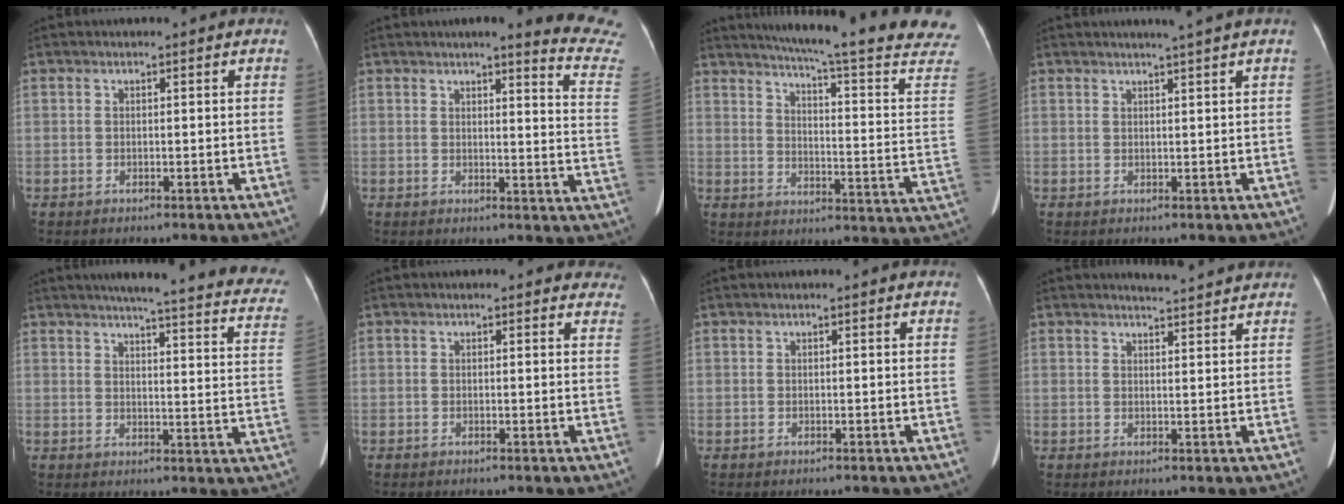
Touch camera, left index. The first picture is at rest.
{"total": 12.4, "force": [11.8, -0.8, 3.7], "torque": [-0.032, -0.094, 0.104]}
{"total": 24.8, "force": [21.3, -0.5, 12.5], "torque": [-0.180, -0.076, 0.258]}
{"total": 2.9, "force": [2.3, -0.9, 1.5], "torque": [-0.019, 0.000, 0.033]}
{"total": 24.4, "force": [20.9, 2.4, 12.3], "torque": [-0.154, -0.042, 0.226]}
{"total": 5.5, "force": [4.9, 2.2, 1.1], "torque": [0.017, -0.005, 0.025]}
{"total": 0.7, "force": [0.7, 0.0, 0.2], "torque": [-0.008, 0.005, 0.005]}
{"total": 4.9, "force": [4.8, -0.1, 1.1], "torque": [-0.025, 0.011, 0.058]}